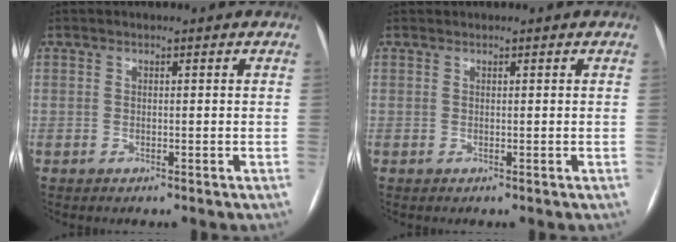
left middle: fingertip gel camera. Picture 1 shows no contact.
{"total": 0.0}